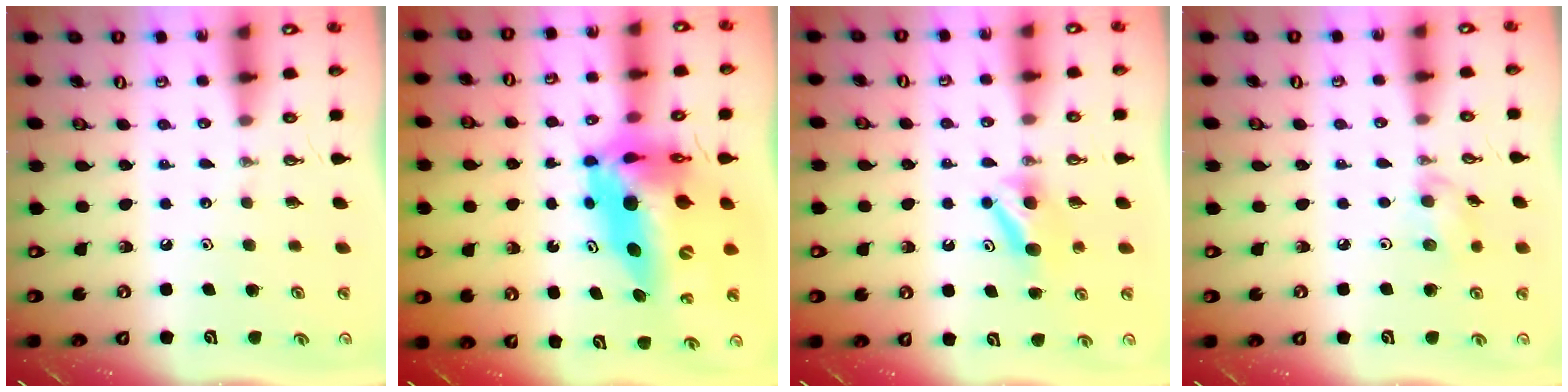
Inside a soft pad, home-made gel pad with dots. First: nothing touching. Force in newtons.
{"total": 19.6, "press": 19.5, "slide": 2.0}
{"total": 5.9, "press": 5.8, "slide": 1.1}
{"total": 5.4, "press": 5.2, "slide": 1.5}